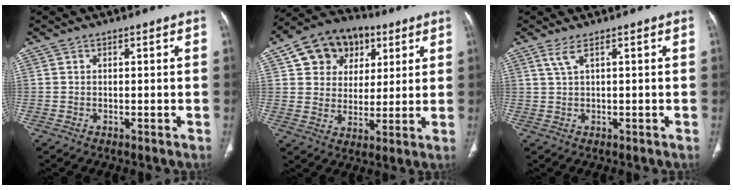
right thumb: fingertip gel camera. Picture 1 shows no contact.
{"total": 13.9, "force": [5.8, 11.0, 6.2], "torque": [-0.058, 0.000, 0.092]}
{"total": 1.9, "force": [1.0, 0.0, 1.7], "torque": [-0.045, 0.006, 0.027]}